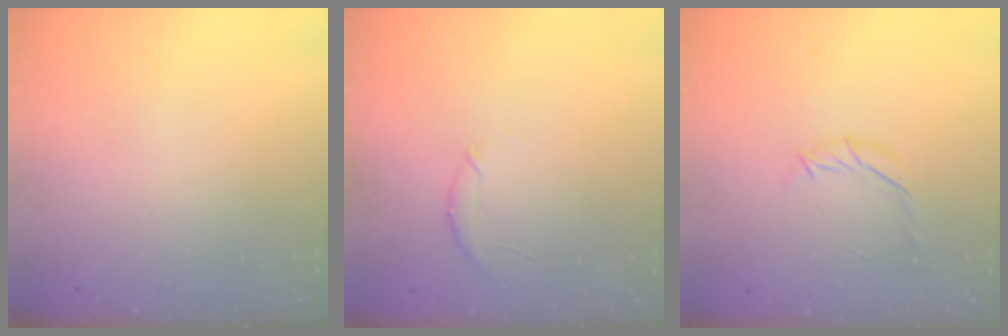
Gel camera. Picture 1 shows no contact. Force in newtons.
{"total": 5.7, "press": 5.6, "slide": 1.3}
{"total": 6.4, "press": 6.2, "slide": 1.5}